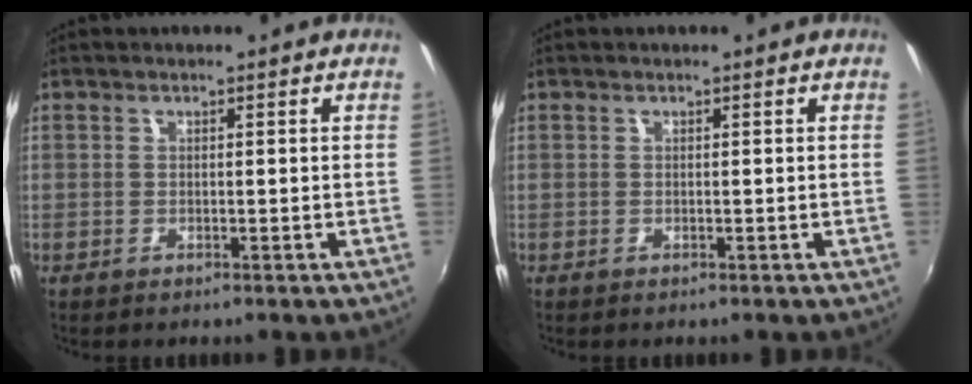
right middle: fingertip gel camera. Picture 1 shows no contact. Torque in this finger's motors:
{"motor_torque": [0.00, 0.00, 0.00, 0.00]}